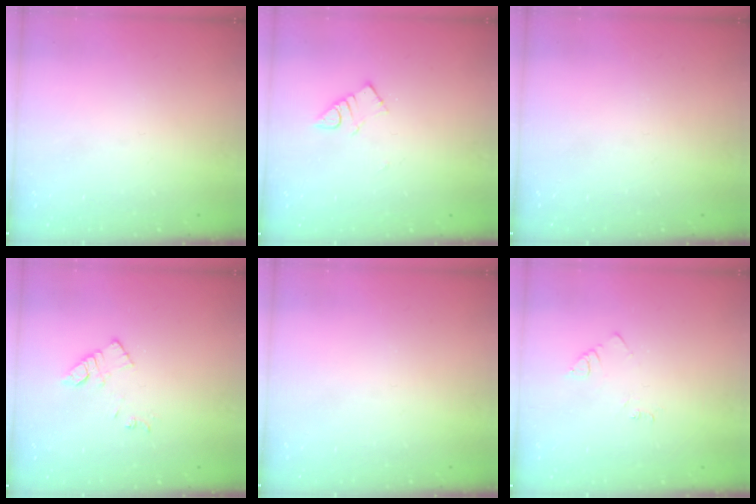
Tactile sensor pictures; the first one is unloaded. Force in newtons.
{"total": 4.2, "press": 4.2, "slide": 0.6}
{"total": 0.0}
{"total": 8.3, "press": 8.3, "slide": 0.6}
{"total": 0.0}
{"total": 2.7, "press": 2.7, "slide": 0.4}